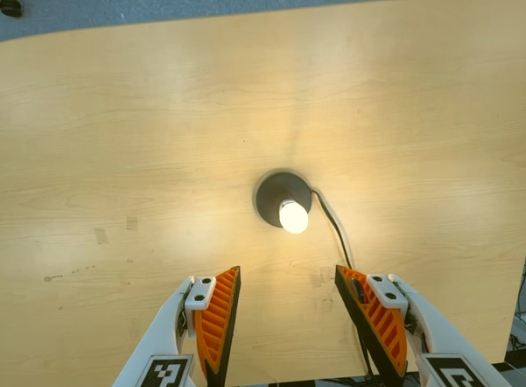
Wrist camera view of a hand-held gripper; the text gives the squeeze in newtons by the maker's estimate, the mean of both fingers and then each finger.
{"total": 0.0}